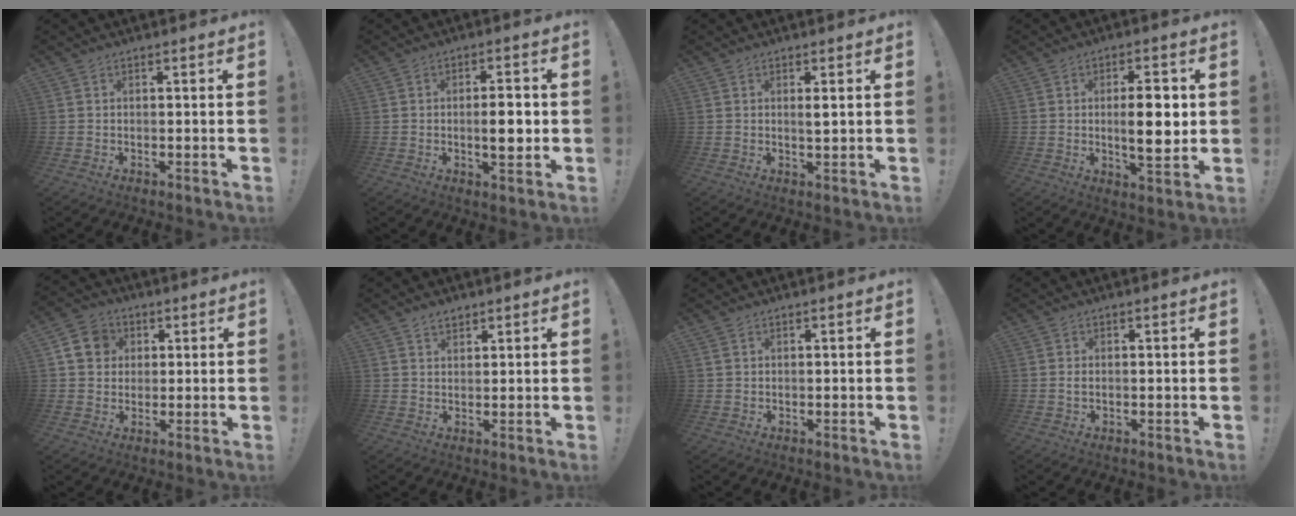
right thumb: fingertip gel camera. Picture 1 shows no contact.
{"total": 6.5, "force": [-0.7, 2.2, 6.1], "torque": [-0.075, -0.004, -0.018]}
{"total": 1.8, "force": [0.7, 0.2, 1.7], "torque": [-0.020, -0.007, 0.008]}
{"total": 10.4, "force": [0.4, 3.3, 9.8], "torque": [-0.147, -0.011, -0.003]}
{"total": 8.9, "force": [2.6, 7.8, 3.4], "torque": [-0.046, -0.003, 0.054]}
{"total": 2.9, "force": [2.4, 1.5, 0.8], "torque": [-0.003, -0.015, 0.041]}
{"total": 1.0, "force": [0.5, 0.7, 0.5], "torque": [-0.013, 0.003, 0.011]}
{"total": 0.8, "force": [-0.1, 0.3, 0.7], "torque": [-0.014, 0.002, -0.002]}